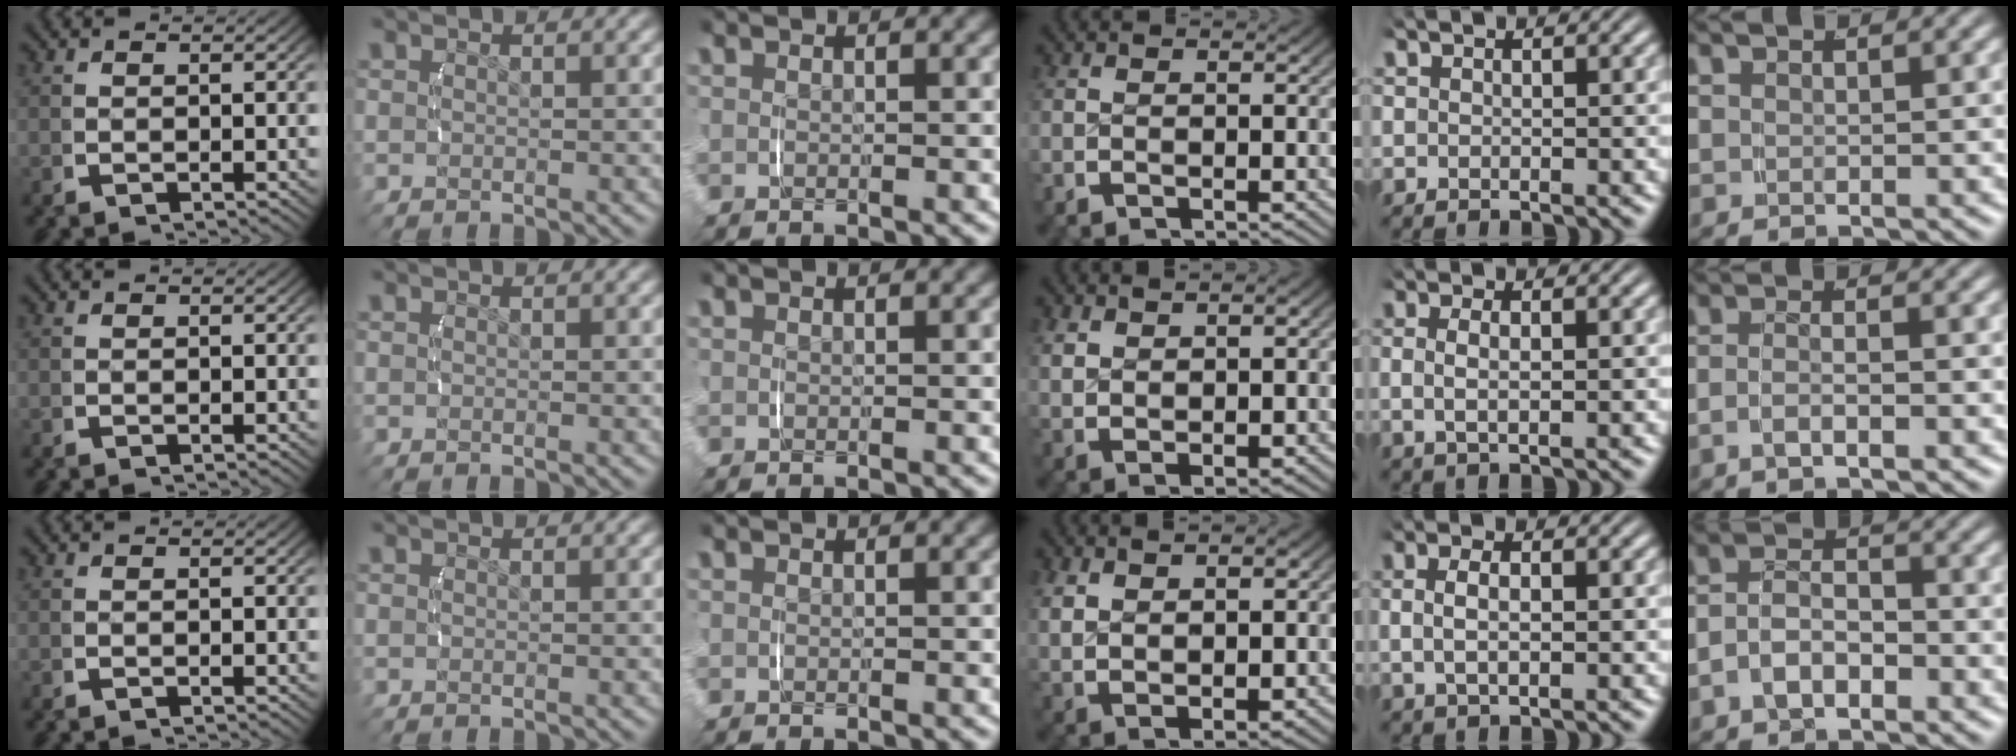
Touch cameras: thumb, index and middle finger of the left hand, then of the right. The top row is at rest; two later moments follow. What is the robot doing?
{"motion": "lift_and_place", "object": "scarf"}